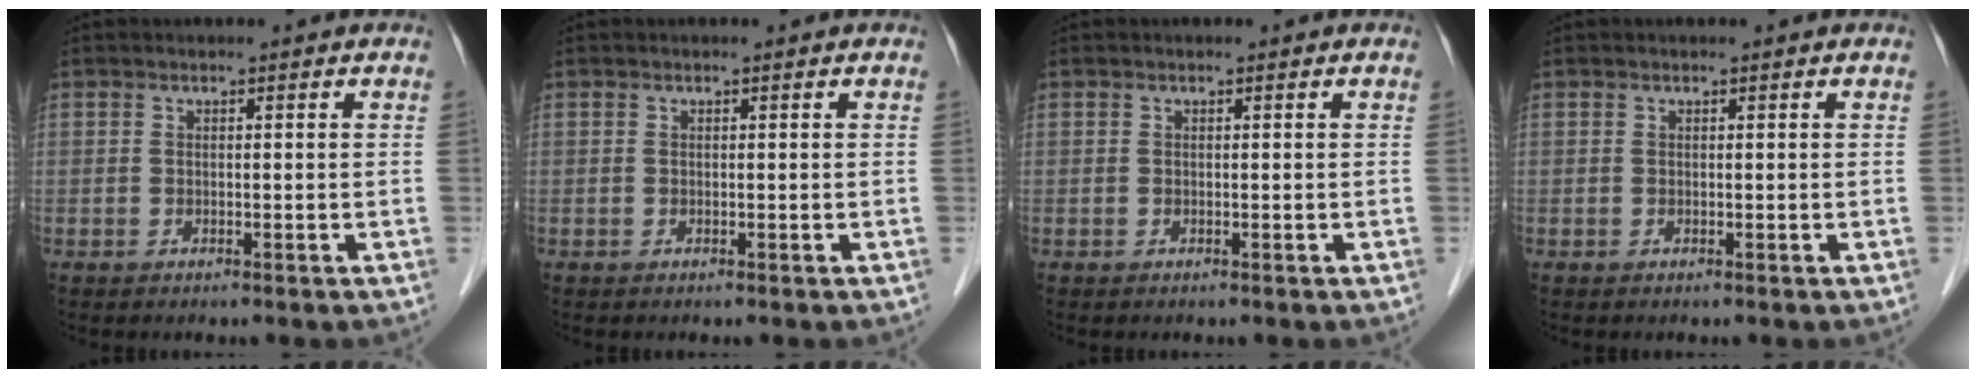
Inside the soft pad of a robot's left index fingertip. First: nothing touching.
{"total": 0.0}
{"total": 0.0}
{"total": 0.0}